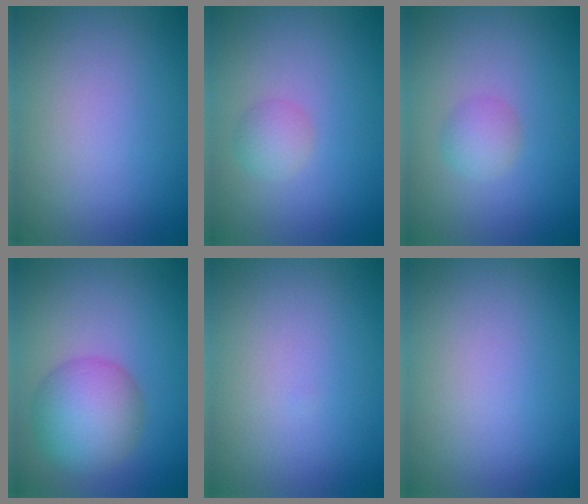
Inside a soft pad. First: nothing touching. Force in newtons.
{"total": 1.8, "press": 1.8, "slide": 0.0}
{"total": 1.7, "press": 1.7, "slide": 0.1}
{"total": 6.2, "press": 6.2, "slide": 0.1}
{"total": 0.0}
{"total": 0.0}